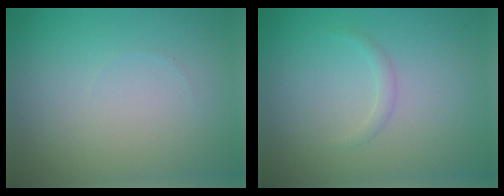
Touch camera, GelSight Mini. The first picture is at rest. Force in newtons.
{"total": 0.8, "press": 0.8, "slide": 0.1}